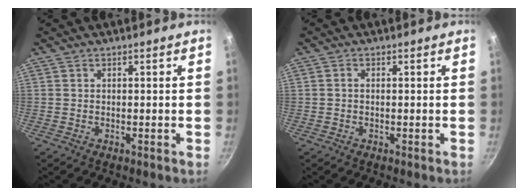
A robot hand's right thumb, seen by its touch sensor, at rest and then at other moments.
{"total": 0.9, "force": [-0.1, 0.6, 0.6], "torque": [-0.011, 0.005, -0.003]}